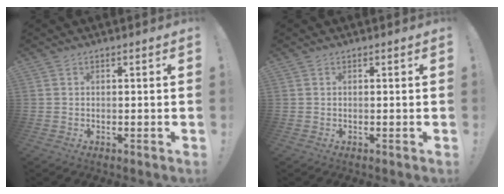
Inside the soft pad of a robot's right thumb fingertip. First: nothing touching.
{"total": 0.0}